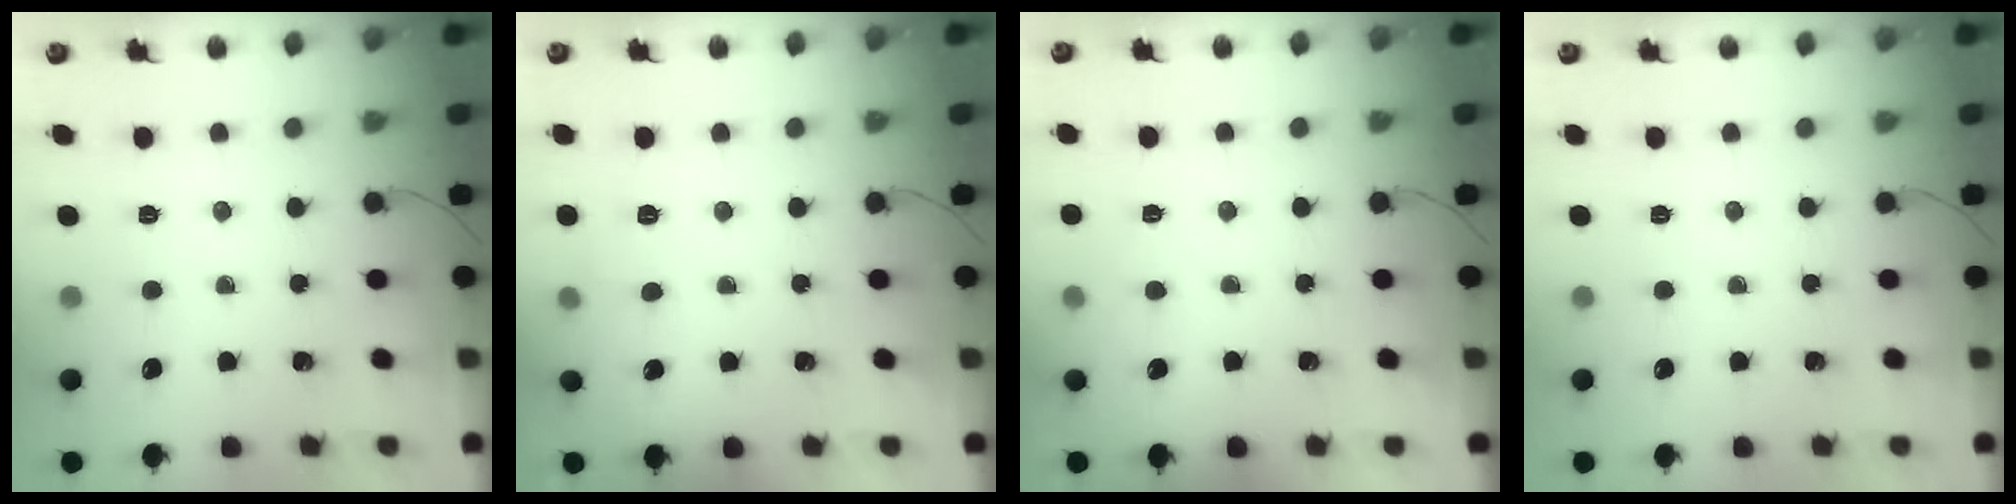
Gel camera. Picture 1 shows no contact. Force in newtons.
{"total": 4.3, "press": 4.1, "slide": 1.3}
{"total": 3.6, "press": 3.4, "slide": 1.1}
{"total": 0.0}